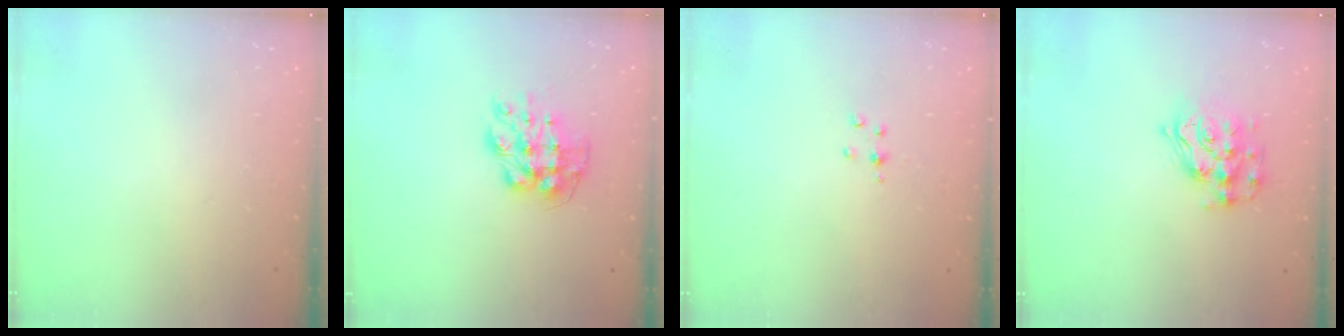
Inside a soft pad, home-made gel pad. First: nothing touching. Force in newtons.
{"total": 10.1, "press": 10.1, "slide": 0.9}
{"total": 2.6, "press": 2.6, "slide": 0.3}
{"total": 13.9, "press": 13.9, "slide": 0.9}